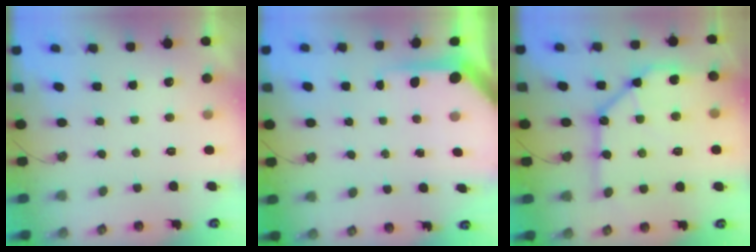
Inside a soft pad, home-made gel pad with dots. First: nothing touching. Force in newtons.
{"total": 6.2, "press": 6.2, "slide": 0.6}
{"total": 15.7, "press": 15.6, "slide": 1.2}